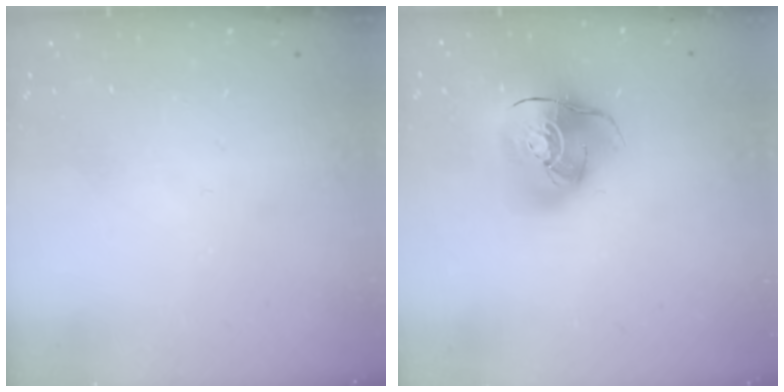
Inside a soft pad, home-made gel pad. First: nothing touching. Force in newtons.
{"total": 15.4, "press": 15.2, "slide": 2.3}